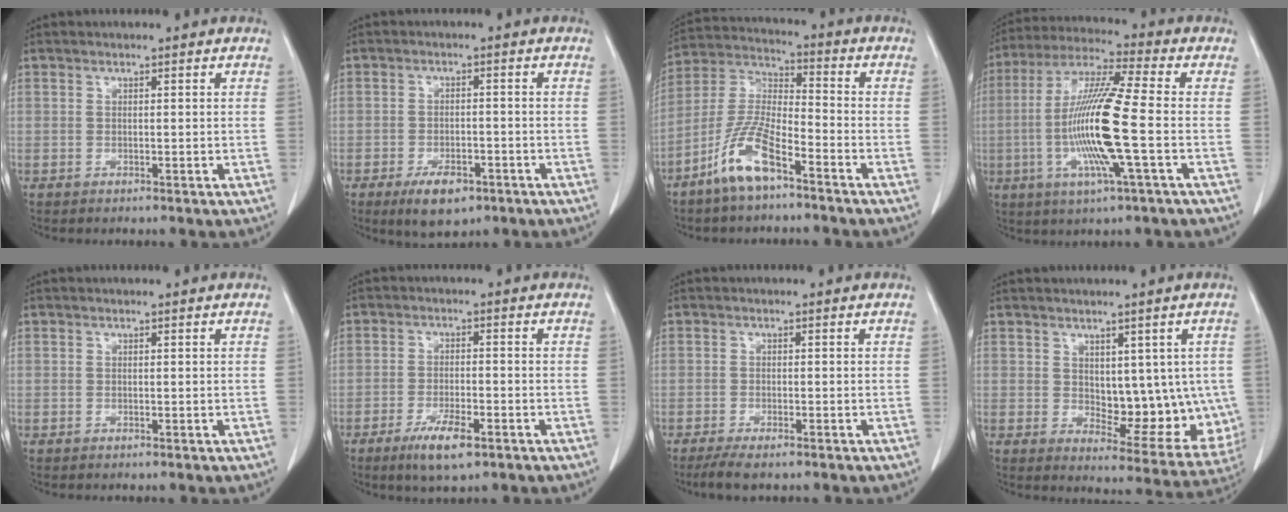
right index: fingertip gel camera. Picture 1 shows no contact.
{"total": 6.0, "force": [-3.6, 2.8, 3.8], "torque": [-0.066, -0.002, -0.051]}
{"total": 10.5, "force": [-6.4, 2.2, 7.9], "torque": [-0.173, -0.009, -0.128]}
{"total": 15.2, "force": [-2.7, -0.1, 15.0], "torque": [-0.306, -0.009, -0.061]}
{"total": 0.0}
{"total": 6.8, "force": [-4.2, 0.9, 5.3], "torque": [-0.103, -0.012, -0.071]}
{"total": 4.1, "force": [-3.2, 0.9, 2.5], "torque": [-0.043, -0.009, -0.048]}
{"total": 11.2, "force": [0.8, 5.8, 9.5], "torque": [-0.106, -0.005, 0.030]}